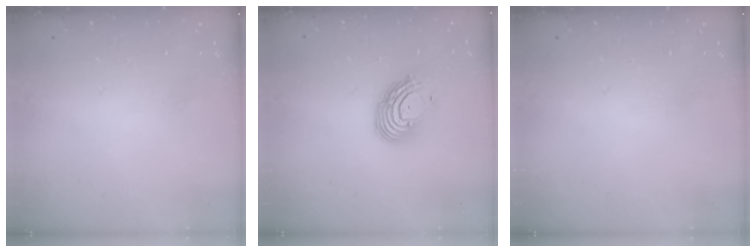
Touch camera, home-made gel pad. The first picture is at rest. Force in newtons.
{"total": 11.5, "press": 11.5, "slide": 1.1}
{"total": 0.0}